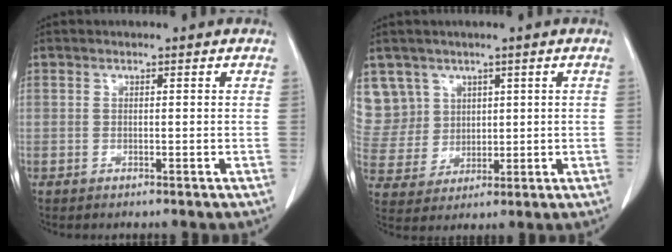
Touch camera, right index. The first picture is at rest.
{"total": 8.9, "force": [4.7, 7.6, 0.1], "torque": [-0.011, 0.026, 0.111]}